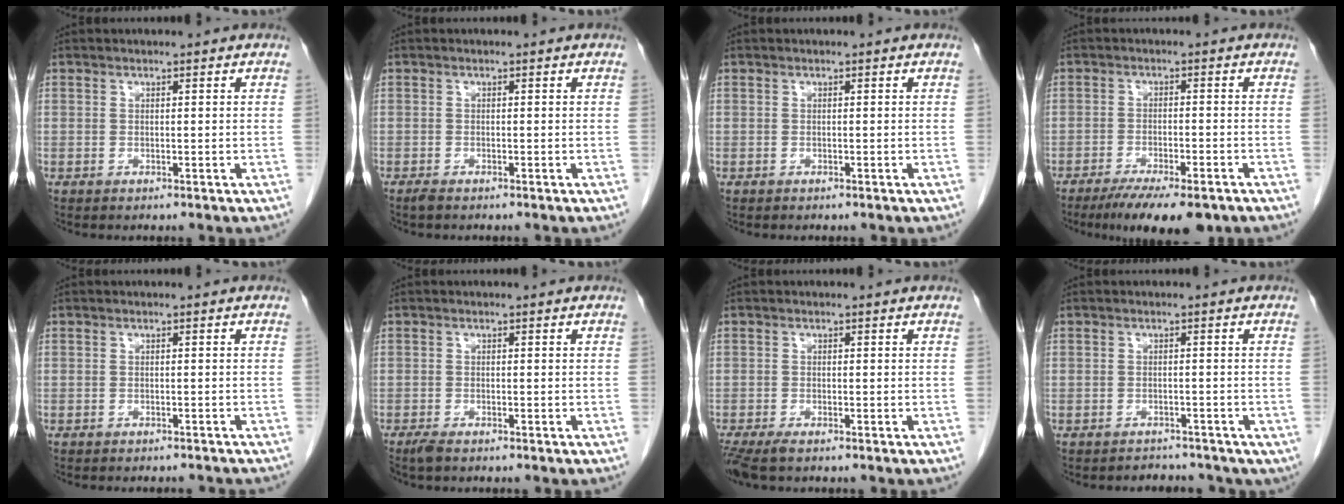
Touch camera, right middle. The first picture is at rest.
{"total": 0.7, "force": [-0.6, 0.1, 0.4], "torque": [-0.013, -0.002, -0.012]}
{"total": 0.0}
{"total": 10.6, "force": [-7.9, 2.4, 6.6], "torque": [-0.091, -0.014, -0.117]}
{"total": 5.3, "force": [-5.0, 1.2, 1.5], "torque": [-0.016, -0.007, -0.056]}
{"total": 1.5, "force": [-1.2, 0.3, 0.8], "torque": [-0.022, -0.004, -0.023]}
{"total": 3.3, "force": [-2.5, 0.6, 2.1], "torque": [-0.038, -0.010, -0.045]}
{"total": 3.4, "force": [-2.8, 1.9, 0.0], "torque": [0.005, 0.009, -0.033]}